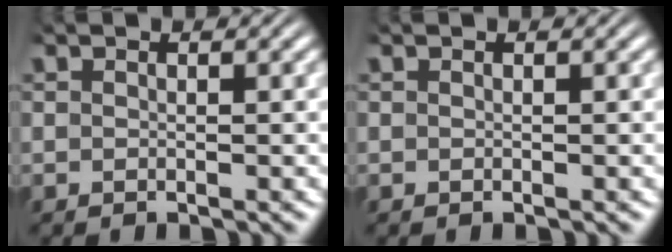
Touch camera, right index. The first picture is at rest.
{"total": 0.0}